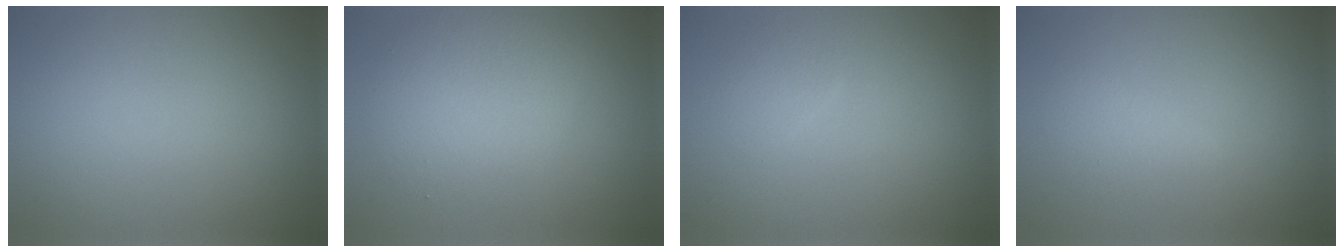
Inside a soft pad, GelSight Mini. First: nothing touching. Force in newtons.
{"total": 4.7, "press": 4.7, "slide": 0.1}
{"total": 1.0, "press": 1.0, "slide": 0.0}
{"total": 1.8, "press": 1.8, "slide": 0.1}